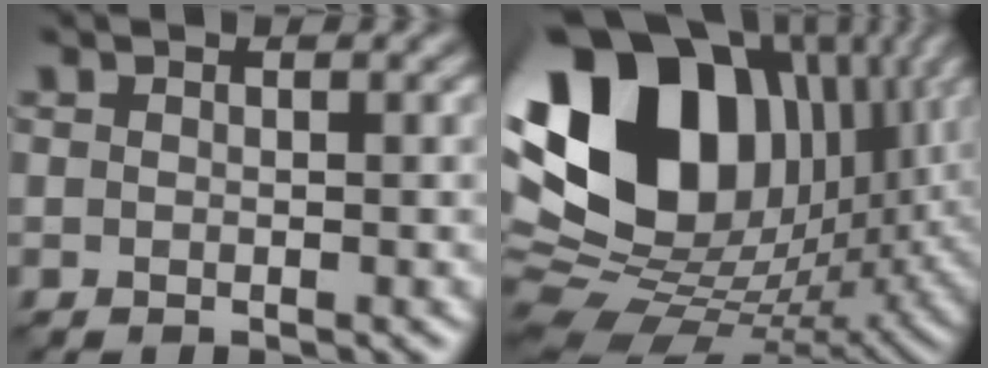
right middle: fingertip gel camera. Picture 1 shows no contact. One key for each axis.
{"total": 18.5, "fx": 5.2, "fy": 12.9, "fz": 12.2, "tx": -0.266, "ty": 0.012, "tz": 0.085}